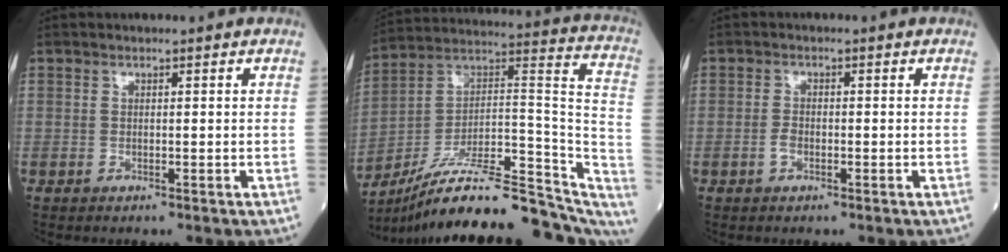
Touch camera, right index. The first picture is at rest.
{"total": 27.2, "force": [-22.4, 6.1, 14.1], "torque": [-0.163, 0.032, -0.336]}
{"total": 1.7, "force": [-0.6, 0.9, 1.3], "torque": [-0.025, 0.003, -0.011]}